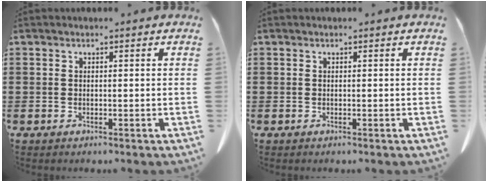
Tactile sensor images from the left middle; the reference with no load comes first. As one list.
[{"total": 0.0}]